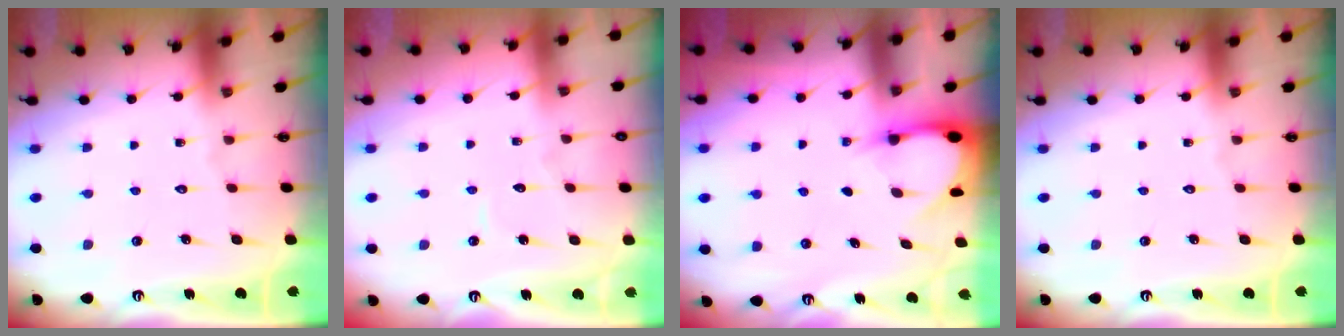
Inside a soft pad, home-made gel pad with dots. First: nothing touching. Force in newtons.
{"total": 3.5, "press": 3.5, "slide": 0.2}
{"total": 3.0, "press": 3.0, "slide": 0.4}
{"total": 0.0}